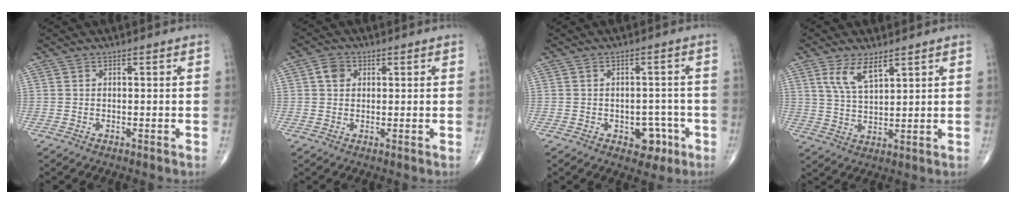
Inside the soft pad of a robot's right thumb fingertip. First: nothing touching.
{"total": 3.1, "force": [0.9, 2.5, 1.6], "torque": [-0.018, 0.002, 0.013]}
{"total": 5.2, "force": [-2.2, 3.5, 3.1], "torque": [-0.010, 0.017, -0.025]}
{"total": 6.4, "force": [3.8, 2.5, 4.6], "torque": [-0.082, -0.021, 0.078]}